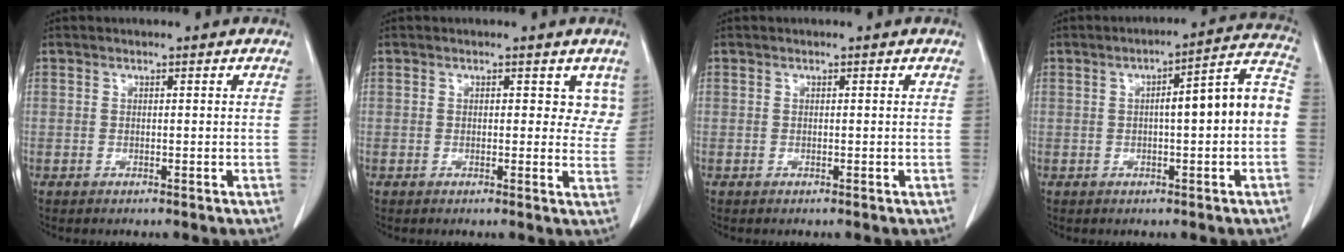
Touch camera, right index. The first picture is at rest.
{"total": 3.5, "force": [1.8, 2.3, 2.0], "torque": [0.001, 0.000, 0.013]}
{"total": 0.0}
{"total": 10.3, "force": [-0.7, 1.0, 10.3], "torque": [-0.136, 0.036, -0.011]}